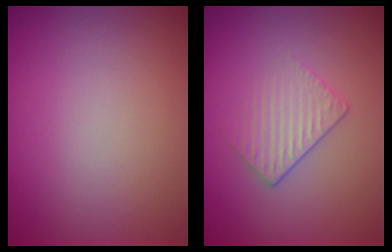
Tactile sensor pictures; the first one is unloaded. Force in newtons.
{"total": 1.5, "press": 1.0, "slide": 1.1}